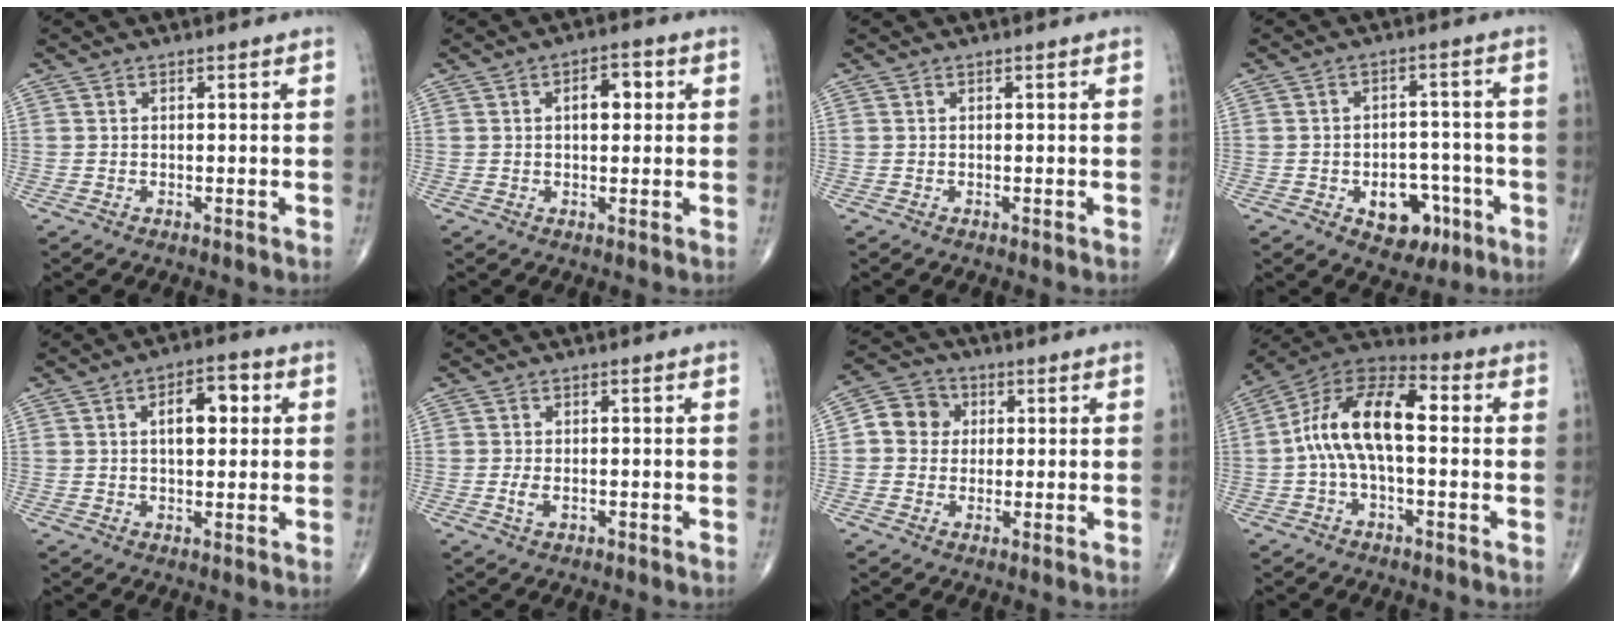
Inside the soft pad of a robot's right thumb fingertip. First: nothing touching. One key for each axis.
{"total": 4.8, "fx": 1.0, "fy": 2.6, "fz": 3.9, "tx": -0.046, "ty": 0.008, "tz": 0.012}
{"total": 0.0}
{"total": 9.4, "fx": -3.9, "fy": 6.3, "fz": 5.8, "tx": -0.041, "ty": 0.033, "tz": -0.046}
{"total": 7.6, "fx": 1.7, "fy": 3.9, "fz": 6.2, "tx": -0.078, "ty": 0.009, "tz": 0.023}
{"total": 2.1, "fx": -0.4, "fy": 1.1, "fz": 1.8, "tx": -0.040, "ty": -0.003, "tz": -0.009}
{"total": 7.0, "fx": 0.9, "fy": 6.4, "fz": 2.6, "tx": -0.022, "ty": 0.012, "tz": 0.002}
{"total": 14.5, "fx": 0.4, "fy": 7.0, "fz": 12.7, "tx": -0.226, "ty": 0.046, "tz": -0.007}